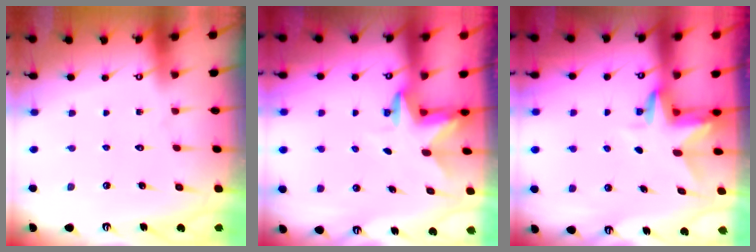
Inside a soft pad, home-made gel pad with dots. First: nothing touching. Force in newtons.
{"total": 2.4, "press": 2.3, "slide": 0.4}
{"total": 2.9, "press": 2.9, "slide": 0.2}